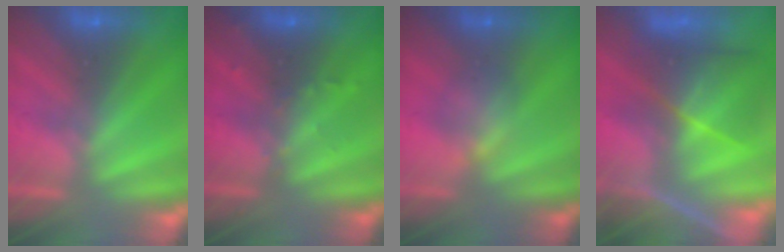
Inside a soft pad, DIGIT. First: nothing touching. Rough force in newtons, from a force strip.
{"total": 2.8}
{"total": 2.1}
{"total": 7.3}